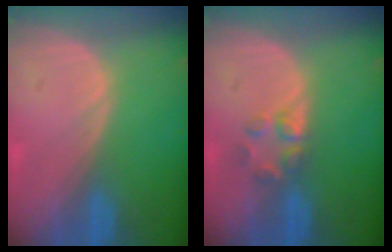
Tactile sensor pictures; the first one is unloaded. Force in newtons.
{"total": 2.9, "press": 2.9, "slide": 0.3}